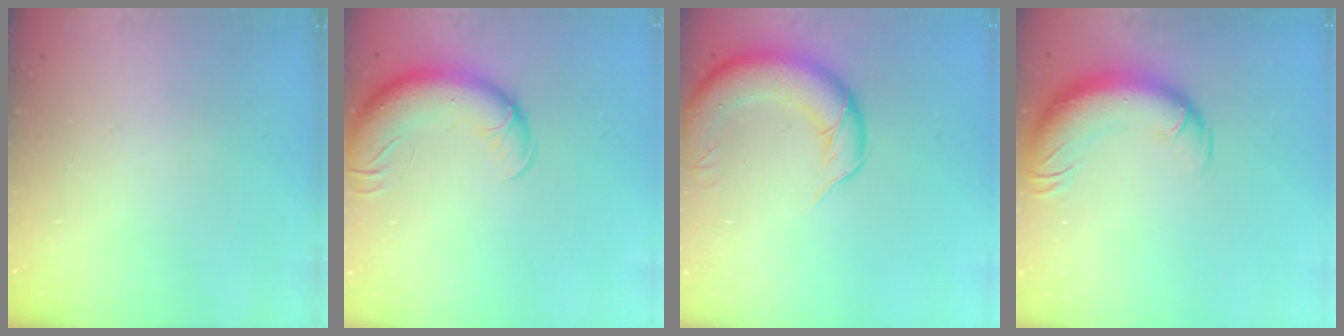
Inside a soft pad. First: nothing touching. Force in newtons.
{"total": 16.3, "press": 15.9, "slide": 3.8}
{"total": 13.7, "press": 13.3, "slide": 3.1}
{"total": 14.6, "press": 14.2, "slide": 3.4}